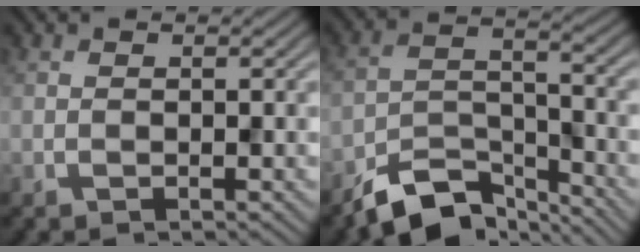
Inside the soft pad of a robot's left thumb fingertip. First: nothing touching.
{"total": 8.3, "force": [-6.8, 3.1, 3.7], "torque": [-0.063, -0.003, -0.138]}